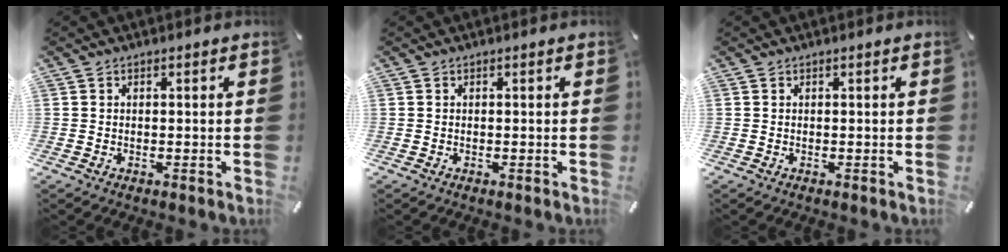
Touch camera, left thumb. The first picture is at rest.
{"total": 0.0}
{"total": 0.0}